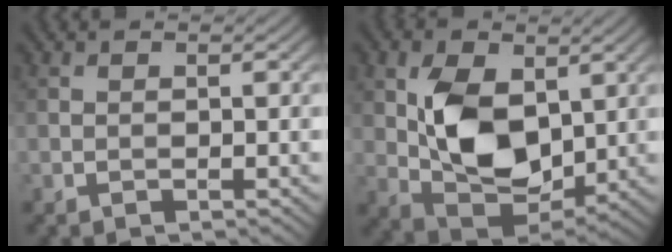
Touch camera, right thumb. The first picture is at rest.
{"total": 10.3, "force": [1.8, 6.6, 7.7], "torque": [-0.166, -0.010, 0.040]}